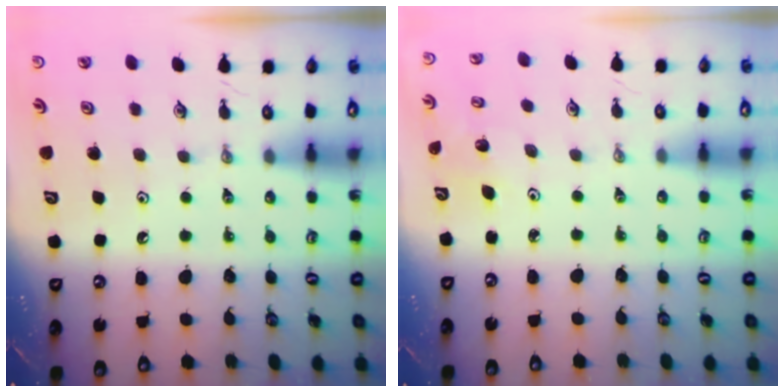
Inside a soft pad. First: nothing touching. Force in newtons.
{"total": 1.4, "press": 1.4, "slide": 0.1}